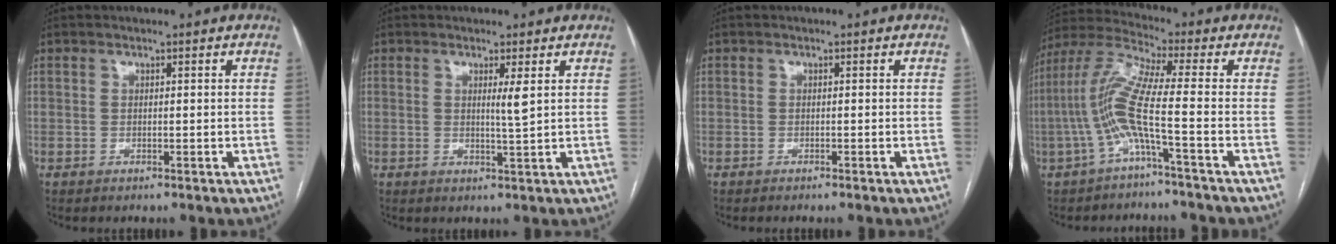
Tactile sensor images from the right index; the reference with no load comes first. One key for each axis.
{"total": 2.4, "fx": 0.8, "fy": -0.3, "fz": 2.3, "tx": -0.040, "ty": -0.007, "tz": 0.014}
{"total": 0.5, "fx": -0.5, "fy": -0.2, "fz": 0.2, "tx": -0.006, "ty": 0.001, "tz": -0.010}
{"total": 9.6, "fx": -2.8, "fy": -0.8, "fz": 9.2, "tx": -0.206, "ty": 0.015, "tz": -0.064}